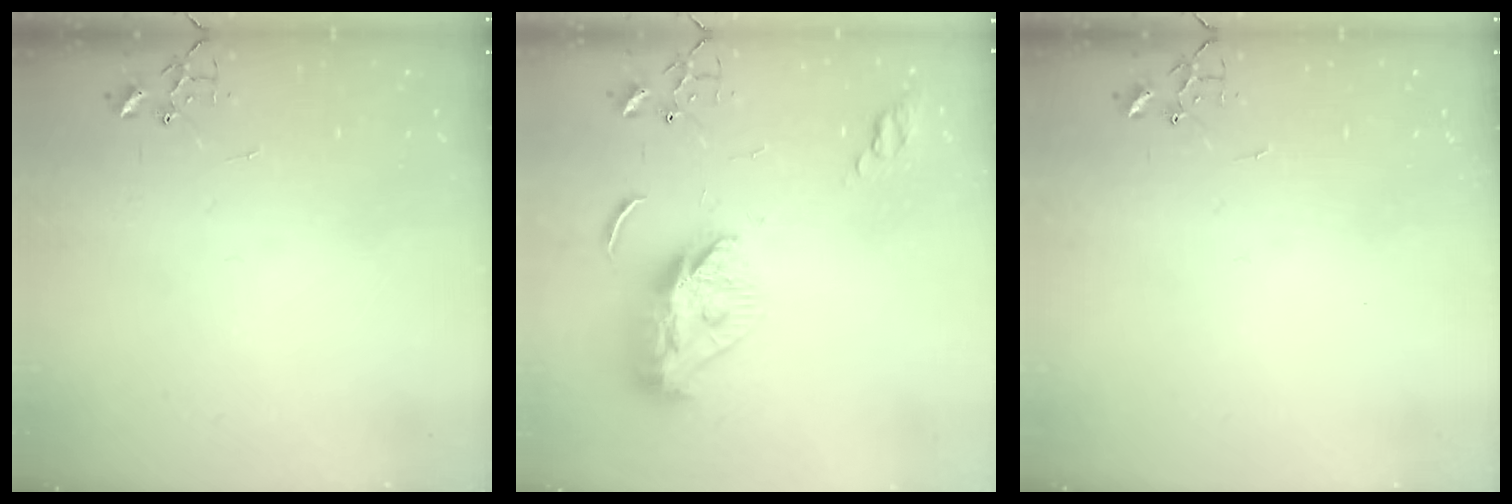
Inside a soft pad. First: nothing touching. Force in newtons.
{"total": 10.9, "press": 10.9, "slide": 0.9}
{"total": 0.0}